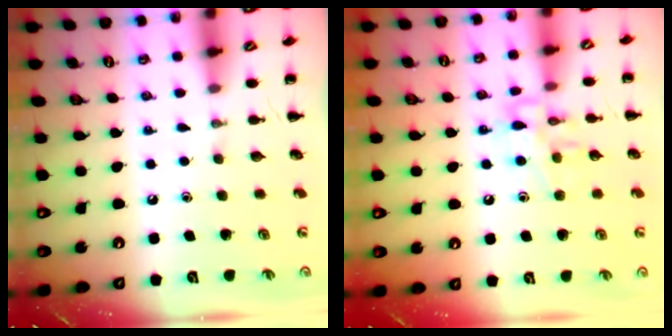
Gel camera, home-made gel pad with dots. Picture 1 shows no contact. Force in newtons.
{"total": 10.0, "press": 10.0, "slide": 0.4}